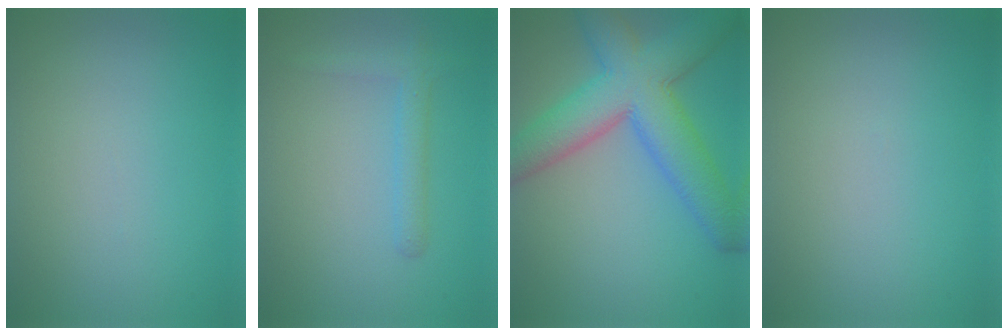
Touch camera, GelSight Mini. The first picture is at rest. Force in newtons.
{"total": 1.9, "press": 1.9, "slide": 0.1}
{"total": 9.2, "press": 9.2, "slide": 0.3}
{"total": 0.0}